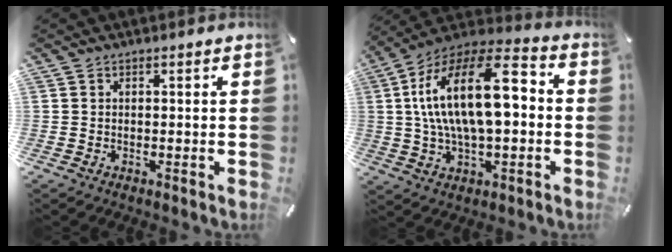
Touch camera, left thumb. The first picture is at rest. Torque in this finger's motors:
{"motor_torque": [1.15, 2.28, 2.77, 0.00, 0.80]}